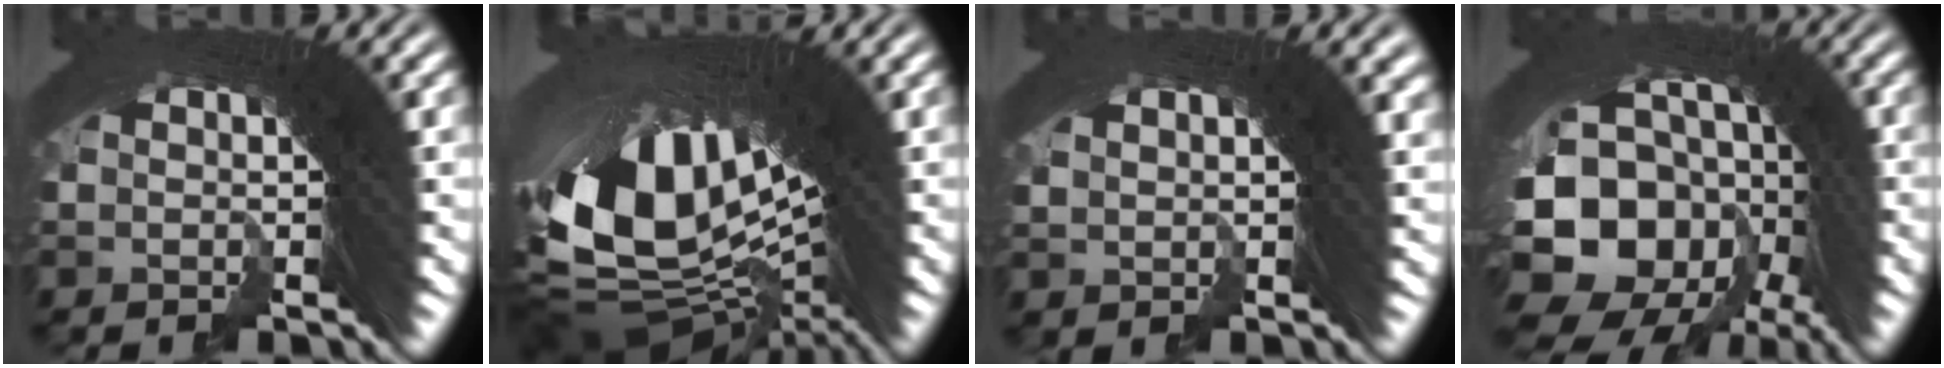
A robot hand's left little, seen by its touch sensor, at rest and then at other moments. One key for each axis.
{"total": 19.2, "fx": -1.0, "fy": 11.3, "fz": 15.5, "tx": -0.293, "ty": -0.056, "tz": 0.020}
{"total": 2.4, "fx": 1.8, "fy": -0.6, "fz": 1.5, "tx": 0.000, "ty": 0.015, "tz": 0.029}
{"total": 16.4, "fx": -2.6, "fy": 12.0, "fz": 10.9, "tx": -0.218, "ty": -0.055, "tz": -0.020}